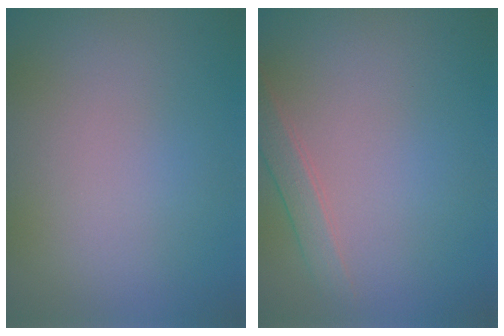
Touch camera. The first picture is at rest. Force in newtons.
{"total": 1.8, "press": 1.8, "slide": 0.1}